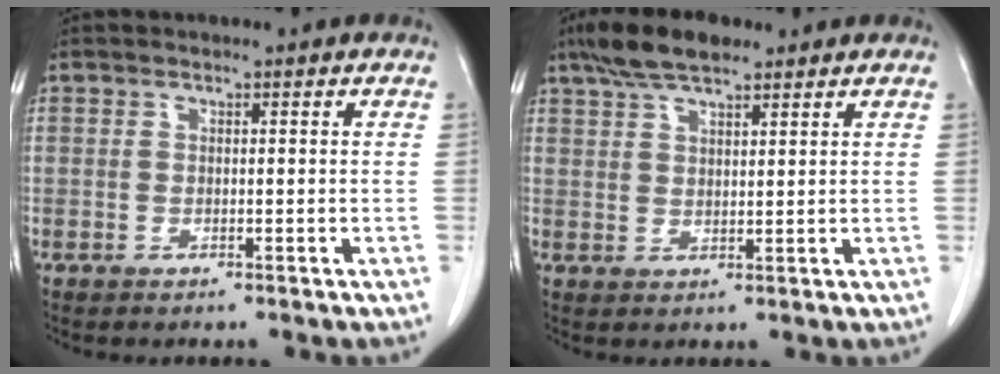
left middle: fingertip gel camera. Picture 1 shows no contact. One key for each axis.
{"total": 7.2, "fx": 5.4, "fy": 2.0, "fz": 4.2, "tx": -0.087, "ty": 0.018, "tz": 0.099}